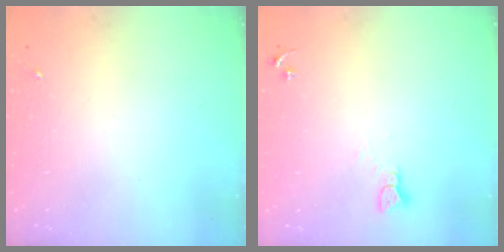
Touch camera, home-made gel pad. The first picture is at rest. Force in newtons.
{"total": 2.3, "press": 2.3, "slide": 0.2}